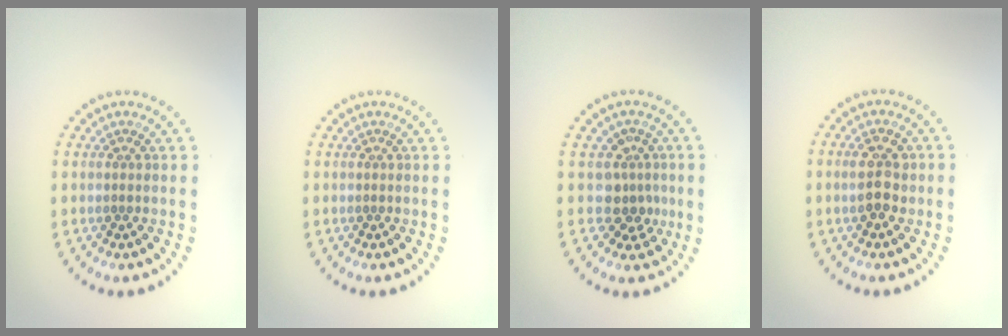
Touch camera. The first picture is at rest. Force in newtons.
{"total": 0.0}
{"total": 2.6, "press": 2.0, "slide": 1.8}
{"total": 2.8, "press": 2.8, "slide": 0.1}